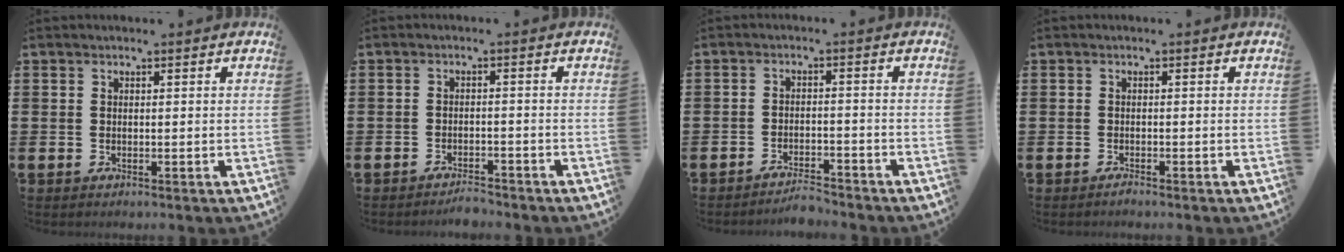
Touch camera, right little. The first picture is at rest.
{"total": 1.9, "force": [-1.8, 0.2, 0.1], "torque": [-0.009, 0.004, -0.039]}
{"total": 2.6, "force": [-2.6, 0.1, 0.3], "torque": [-0.011, 0.005, -0.054]}
{"total": 0.5, "force": [-0.5, 0.0, 0.2], "torque": [-0.004, -0.004, -0.010]}